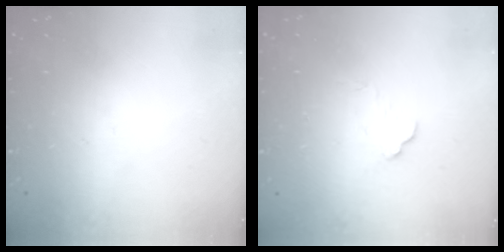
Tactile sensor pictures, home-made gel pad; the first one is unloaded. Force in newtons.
{"total": 5.4, "press": 5.4, "slide": 0.4}